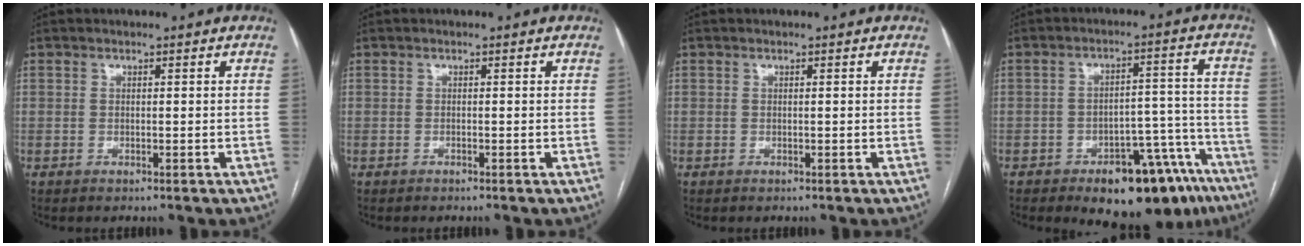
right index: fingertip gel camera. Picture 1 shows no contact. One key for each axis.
{"total": 0.0}
{"total": 0.0}
{"total": 16.6, "fx": -11.6, "fy": 6.7, "fz": 9.8, "tx": -0.056, "ty": 0.054, "tz": -0.157}